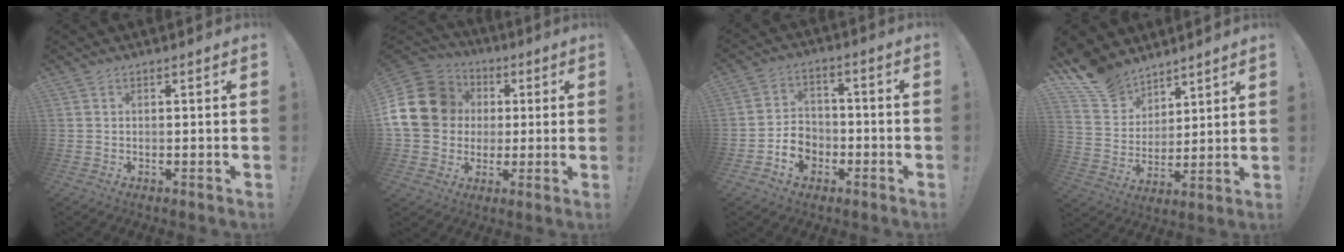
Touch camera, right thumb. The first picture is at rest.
{"total": 19.9, "force": [2.7, 17.2, 9.7], "torque": [-0.172, 0.000, 0.073]}
{"total": 8.8, "force": [-4.1, 6.9, 3.7], "torque": [-0.050, 0.026, -0.072]}
{"total": 13.0, "force": [10.3, 7.3, 3.1], "torque": [-0.075, -0.074, 0.202]}